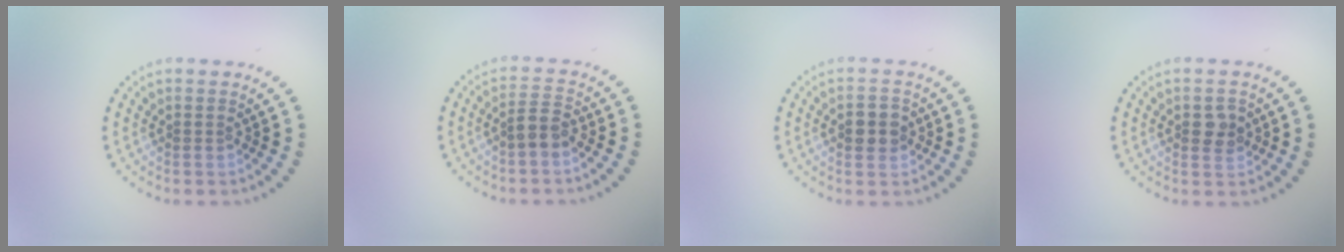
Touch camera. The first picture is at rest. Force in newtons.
{"total": 2.0, "press": 1.8, "slide": 0.9}
{"total": 2.2, "press": 2.2, "slide": 0.2}
{"total": 1.9, "press": 1.8, "slide": 0.3}